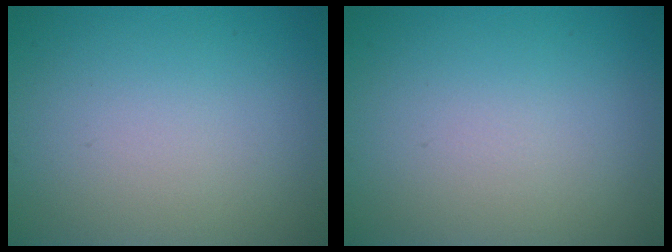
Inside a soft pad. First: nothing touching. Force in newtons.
{"total": 0.0}